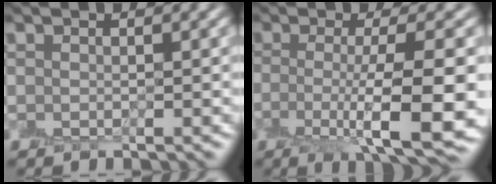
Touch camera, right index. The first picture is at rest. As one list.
[{"total": 7.8, "force": [-1.8, 1.8, 7.3], "torque": [-0.113, -0.013, -0.029]}]